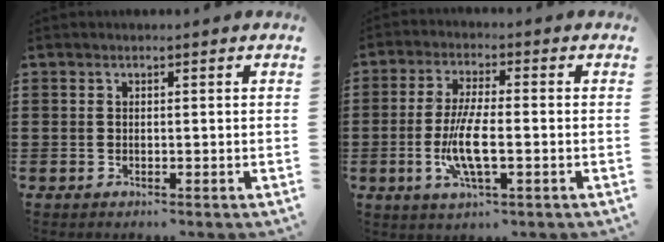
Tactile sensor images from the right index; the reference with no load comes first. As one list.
[{"total": 7.5, "force": [-1.9, 1.9, 6.9], "torque": [-0.150, -0.012, -0.040]}]